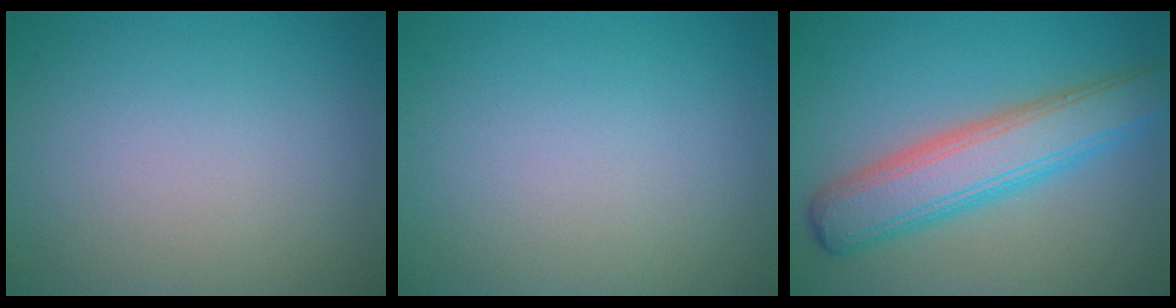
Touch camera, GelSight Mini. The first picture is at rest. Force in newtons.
{"total": 0.0}
{"total": 6.5, "press": 6.5, "slide": 0.2}